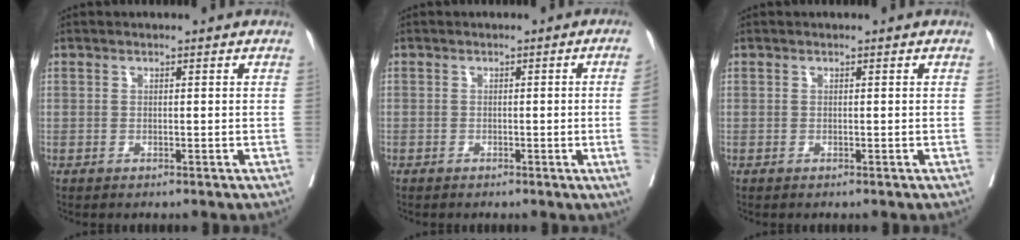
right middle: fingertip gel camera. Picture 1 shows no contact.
{"total": 3.3, "force": [-0.6, -1.2, 3.0], "torque": [-0.038, -0.007, -0.009]}
{"total": 0.0}